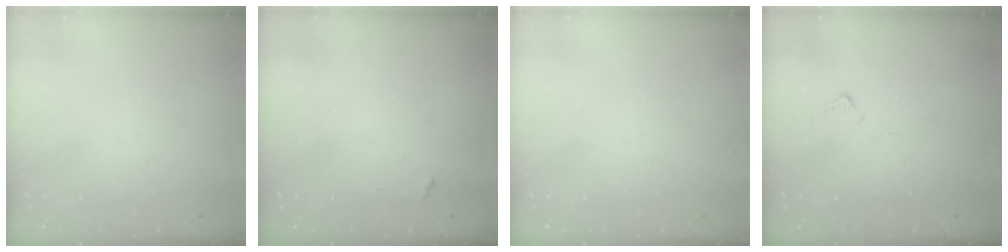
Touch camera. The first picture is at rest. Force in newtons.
{"total": 2.8, "press": 2.8, "slide": 0.4}
{"total": 0.0}
{"total": 7.1, "press": 7.1, "slide": 0.4}